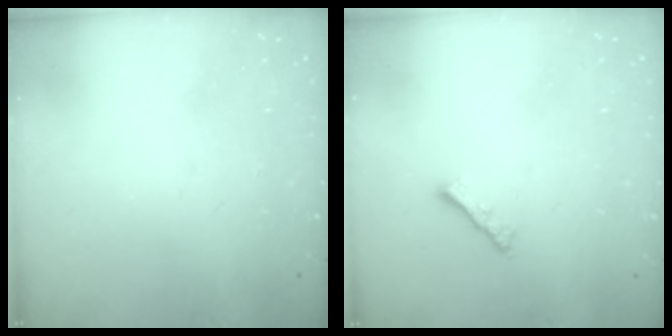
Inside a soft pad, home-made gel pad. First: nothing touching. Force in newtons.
{"total": 2.5, "press": 2.4, "slide": 0.5}